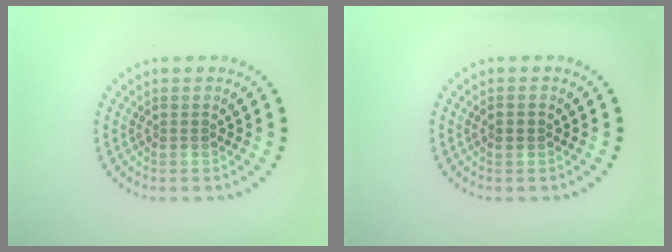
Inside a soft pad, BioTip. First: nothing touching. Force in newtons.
{"total": 0.7, "press": 0.7, "slide": 0.1}